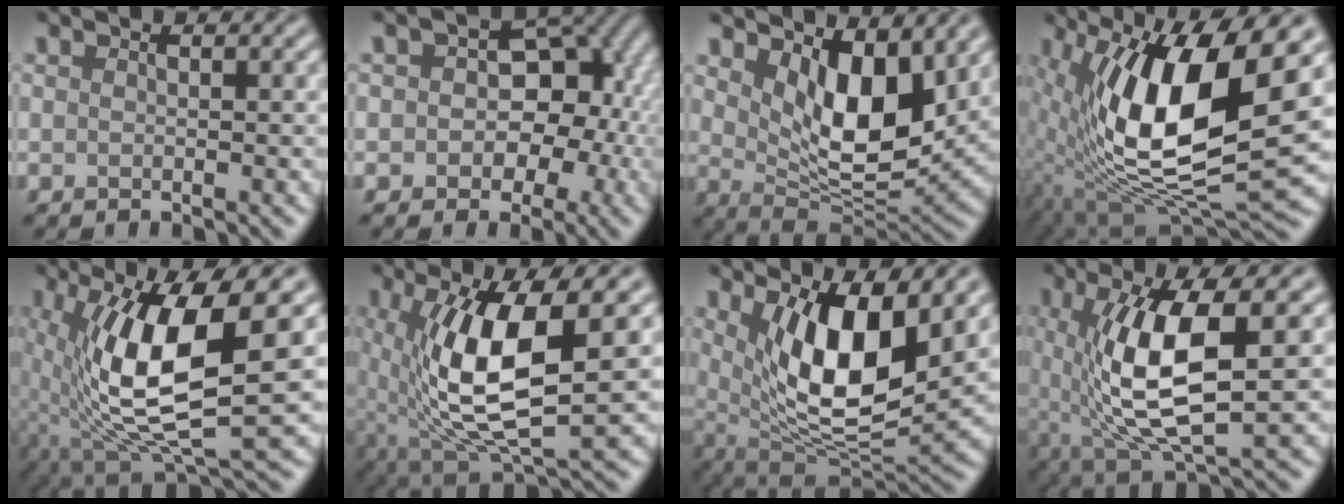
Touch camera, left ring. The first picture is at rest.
{"total": 7.9, "force": [-0.1, 5.9, 5.3], "torque": [-0.022, 0.007, -0.015]}
{"total": 7.9, "force": [2.9, 3.6, 6.3], "torque": [-0.110, -0.025, 0.049]}
{"total": 13.4, "force": [2.1, 4.8, 12.3], "torque": [-0.231, -0.017, 0.040]}
{"total": 11.7, "force": [0.8, 3.7, 11.1], "torque": [-0.216, -0.018, 0.019]}
{"total": 10.5, "force": [1.1, 3.6, 9.8], "torque": [-0.188, -0.009, 0.024]}
{"total": 9.9, "force": [2.8, 3.7, 8.8], "torque": [-0.150, -0.024, 0.055]}
{"total": 9.4, "force": [0.8, 2.9, 9.0], "torque": [-0.166, -0.004, 0.018]}